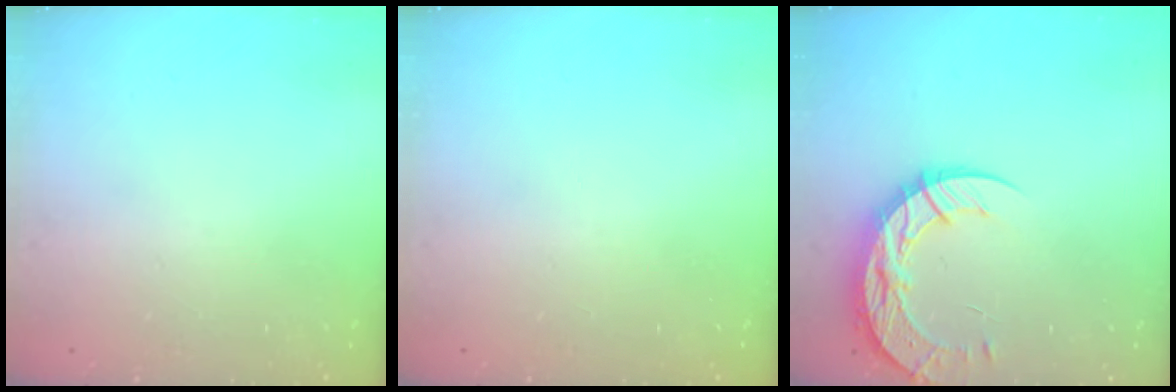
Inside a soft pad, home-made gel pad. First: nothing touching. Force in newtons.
{"total": 0.0}
{"total": 13.9, "press": 13.8, "slide": 1.0}